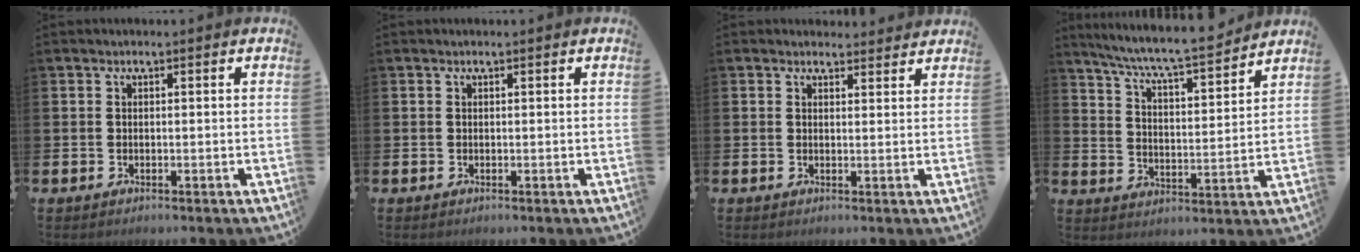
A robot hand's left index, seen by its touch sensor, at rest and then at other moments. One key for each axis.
{"total": 0.0}
{"total": 2.1, "fx": 2.0, "fy": 0.6, "fz": -0.1, "tx": 0.010, "ty": -0.010, "tz": 0.034}
{"total": 7.3, "fx": 6.8, "fy": 0.3, "fz": 2.5, "tx": -0.077, "ty": -0.051, "tz": 0.114}